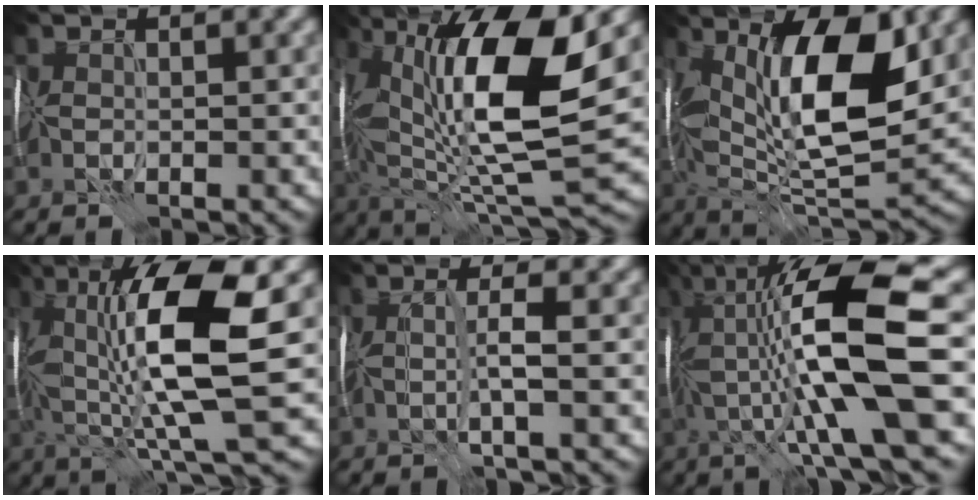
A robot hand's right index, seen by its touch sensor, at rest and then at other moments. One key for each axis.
{"total": 15.5, "fx": 3.3, "fy": 5.5, "fz": 14.2, "tx": -0.267, "ty": -0.002, "tz": 0.060}
{"total": 13.2, "fx": 3.5, "fy": 5.1, "fz": 11.6, "tx": -0.198, "ty": -0.003, "tz": 0.059}
{"total": 12.5, "fx": 1.7, "fy": 3.0, "fz": 12.0, "tx": -0.222, "ty": 0.001, "tz": 0.037}
{"total": 2.3, "fx": 0.3, "fy": -0.3, "fz": 2.2, "tx": -0.048, "ty": 0.001, "tz": 0.004}
{"total": 13.4, "fx": 0.8, "fy": 2.4, "fz": 13.2, "tx": -0.234, "ty": 0.017, "tz": 0.016}